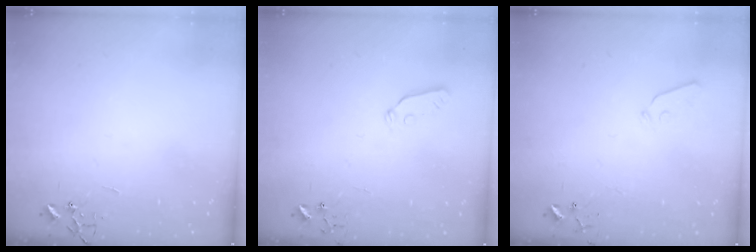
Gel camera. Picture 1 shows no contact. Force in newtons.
{"total": 3.8, "press": 3.8, "slide": 0.6}
{"total": 3.7, "press": 3.6, "slide": 0.6}